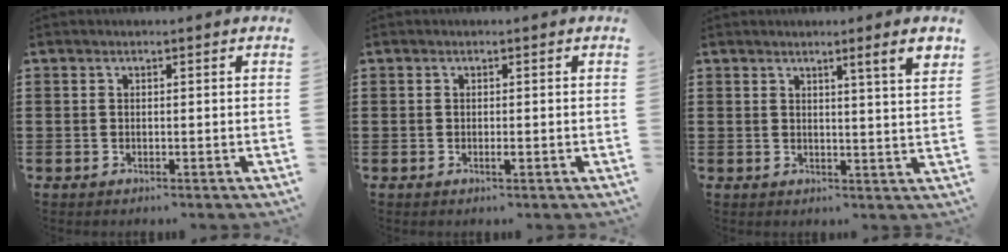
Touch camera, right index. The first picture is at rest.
{"total": 0.7, "force": [-0.1, 0.1, 0.7], "torque": [-0.012, -0.005, -0.001]}
{"total": 3.3, "force": [2.0, -0.8, 2.5], "torque": [-0.038, -0.014, 0.027]}